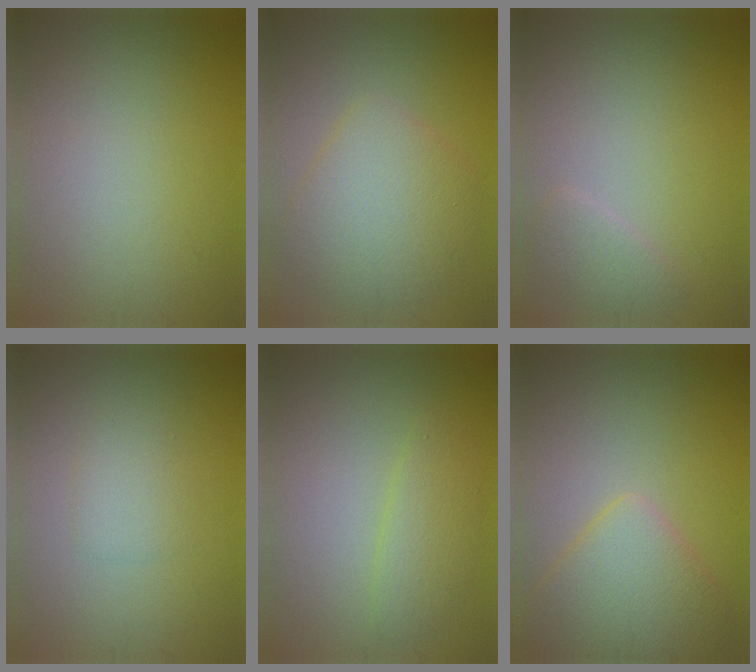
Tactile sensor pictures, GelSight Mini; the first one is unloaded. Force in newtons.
{"total": 5.4, "press": 5.4, "slide": 0.3}
{"total": 1.6, "press": 1.6, "slide": 0.2}
{"total": 1.6, "press": 1.6, "slide": 0.1}
{"total": 2.3, "press": 2.3, "slide": 0.0}
{"total": 5.0, "press": 5.0, "slide": 0.2}